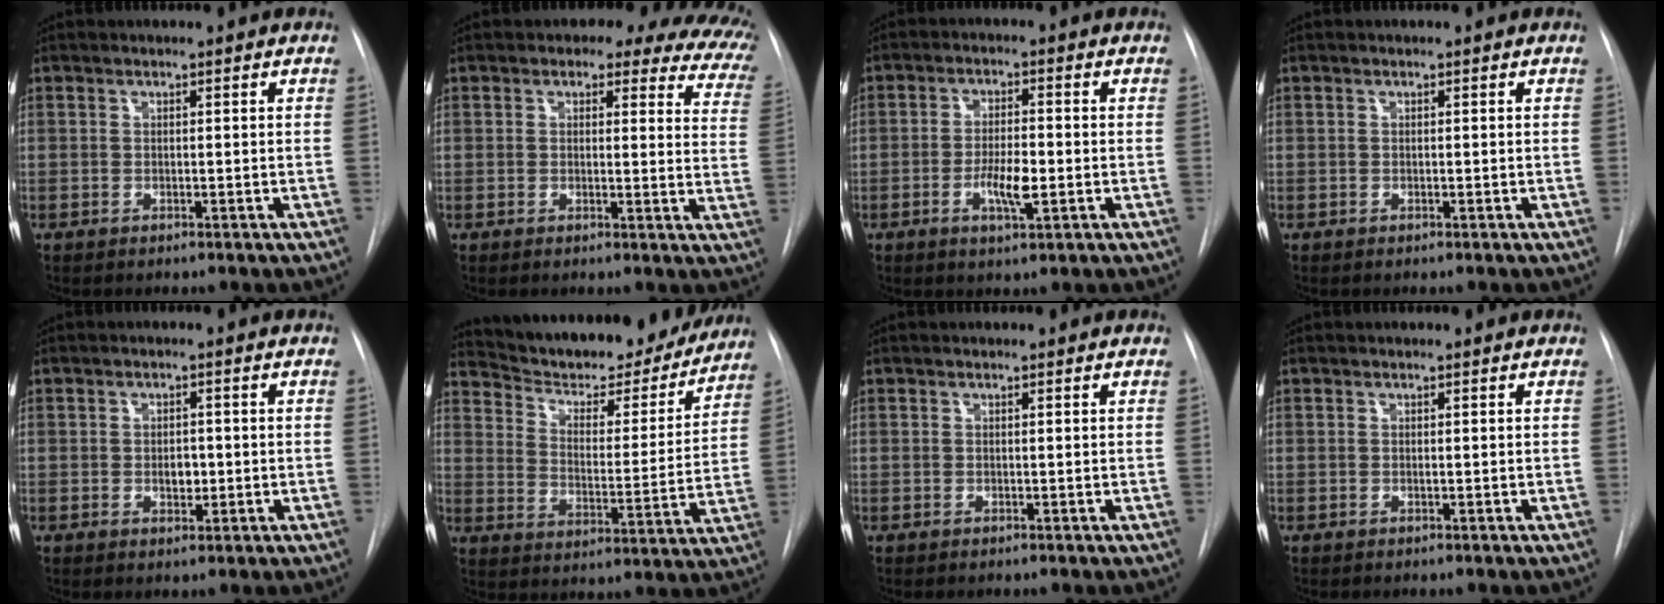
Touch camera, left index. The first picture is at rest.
{"total": 14.8, "force": [10.9, 5.8, 8.2], "torque": [-0.077, -0.006, 0.093]}
{"total": 5.3, "force": [-1.4, 1.3, 5.0], "torque": [-0.092, -0.003, -0.024]}
{"total": 0.0}
{"total": 2.4, "force": [-0.2, 1.5, 1.9], "torque": [-0.028, 0.000, 0.000]}
{"total": 23.3, "force": [21.2, 5.1, 8.0], "torque": [-0.124, -0.022, 0.292]}
{"total": 0.7, "force": [0.6, 0.1, 0.1], "torque": [-0.005, 0.004, 0.007]}
{"total": 0.0}